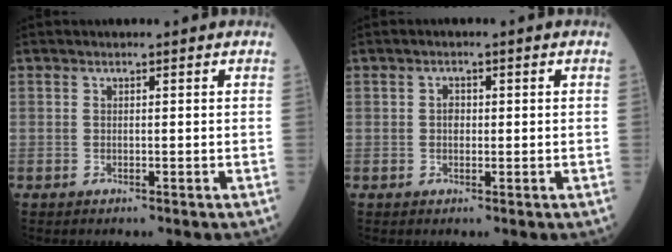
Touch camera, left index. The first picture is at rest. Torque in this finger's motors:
{"motor_torque": [0.72, 0.10, 0.19, 0.01]}